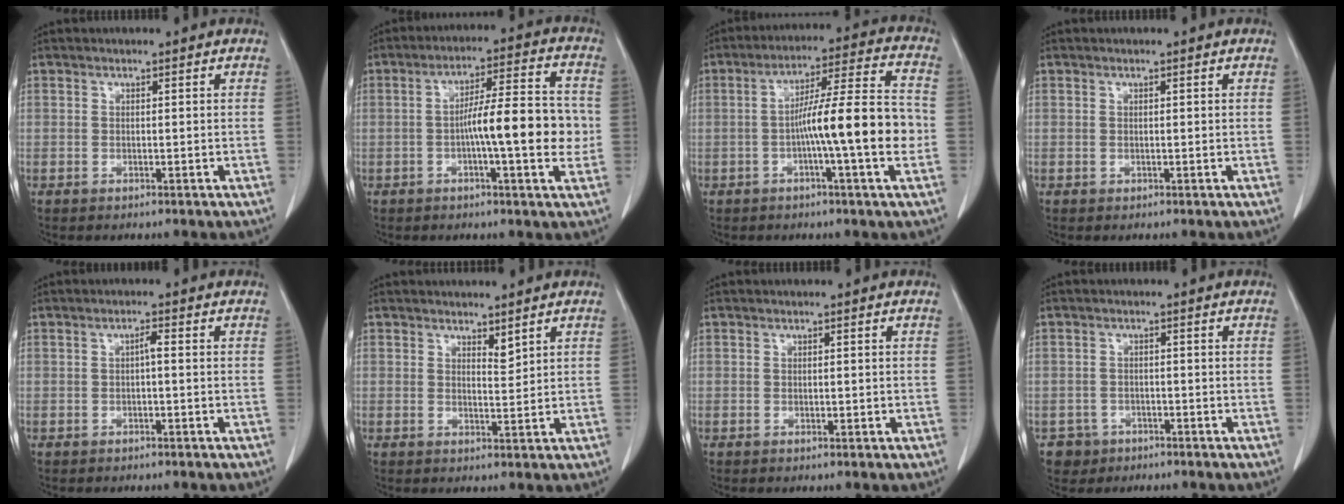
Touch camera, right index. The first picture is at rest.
{"total": 12.0, "force": [-1.5, 1.6, 11.8], "torque": [-0.181, 0.018, -0.026]}
{"total": 13.4, "force": [-2.5, -0.1, 13.1], "torque": [-0.213, 0.014, -0.045]}
{"total": 0.0}
{"total": 1.3, "force": [-0.1, 0.2, 1.3], "torque": [-0.021, 0.004, -0.001]}
{"total": 1.9, "force": [1.6, 0.4, 1.0], "torque": [-0.018, -0.009, 0.031]}
{"total": 0.5, "force": [-0.1, 0.3, 0.4], "torque": [-0.009, -0.002, 0.000]}
{"total": 3.3, "force": [-1.7, 2.8, -0.3], "torque": [0.006, 0.012, -0.029]}